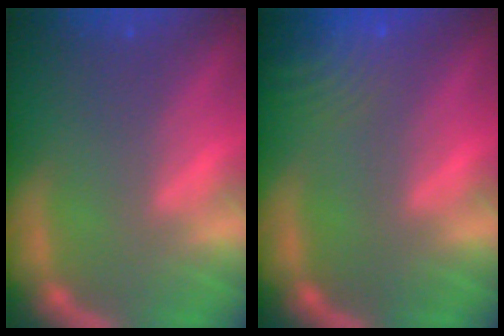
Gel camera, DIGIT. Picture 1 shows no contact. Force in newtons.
{"total": 8.0}